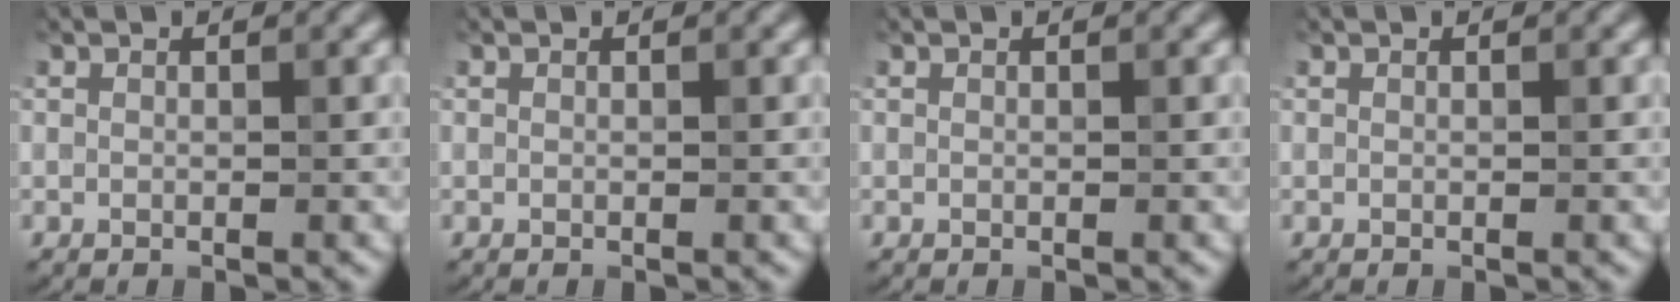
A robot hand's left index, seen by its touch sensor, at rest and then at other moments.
{"total": 0.0}
{"total": 0.0}
{"total": 0.0}